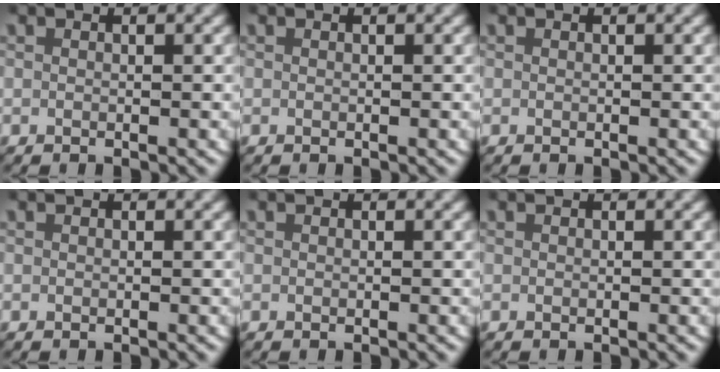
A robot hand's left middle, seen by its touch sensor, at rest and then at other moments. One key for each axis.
{"total": 0.0}
{"total": 0.0}
{"total": 0.0}
{"total": 0.0}
{"total": 0.0}